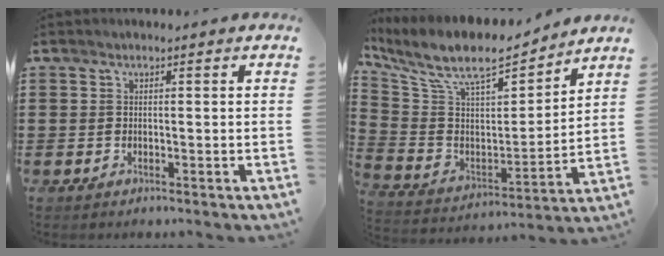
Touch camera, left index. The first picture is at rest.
{"total": 10.4, "force": [8.2, 3.1, 5.5], "torque": [-0.135, -0.048, 0.140]}